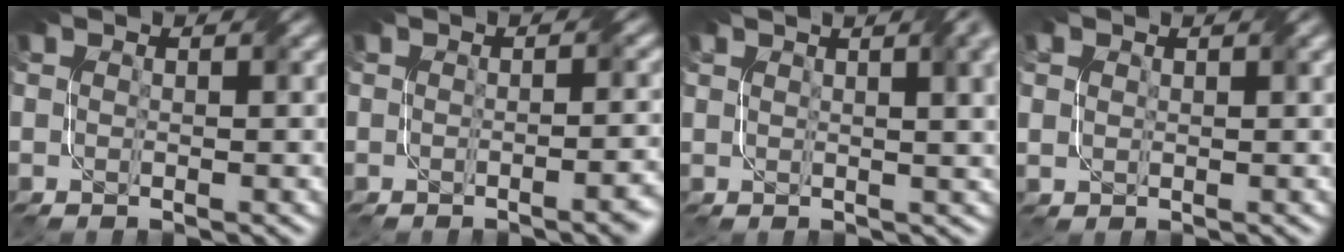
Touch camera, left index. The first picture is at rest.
{"total": 3.0, "force": [-1.1, 0.9, 2.6], "torque": [-0.014, 0.002, -0.014]}
{"total": 9.8, "force": [4.4, 4.5, 7.5], "torque": [-0.049, 0.055, 0.029]}
{"total": 1.5, "force": [0.8, 1.1, 0.7], "torque": [-0.019, 0.001, 0.021]}